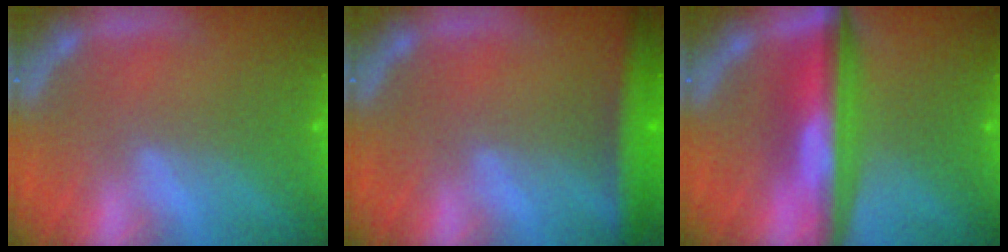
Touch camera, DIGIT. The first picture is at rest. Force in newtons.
{"total": 5.0}
{"total": 8.0}